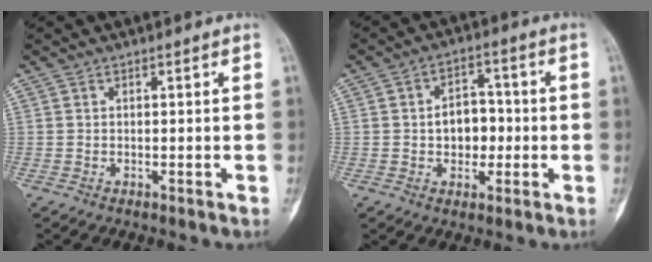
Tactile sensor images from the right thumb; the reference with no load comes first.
{"total": 7.3, "force": [-0.6, 5.3, 4.9], "torque": [-0.035, 0.018, -0.012]}